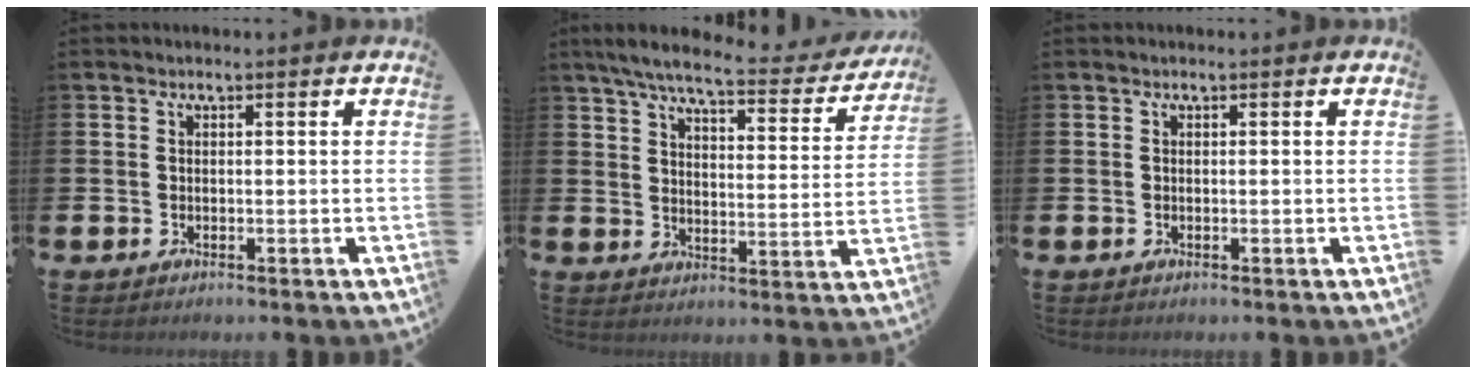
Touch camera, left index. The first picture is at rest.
{"total": 6.9, "force": [6.0, 1.2, 3.2], "torque": [-0.077, -0.037, 0.096]}
{"total": 0.0}